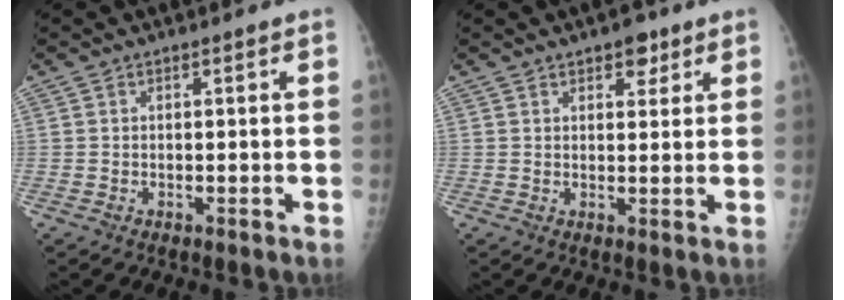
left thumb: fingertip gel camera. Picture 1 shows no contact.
{"total": 3.9, "force": [2.4, 2.1, 2.3], "torque": [-0.010, -0.010, 0.031]}